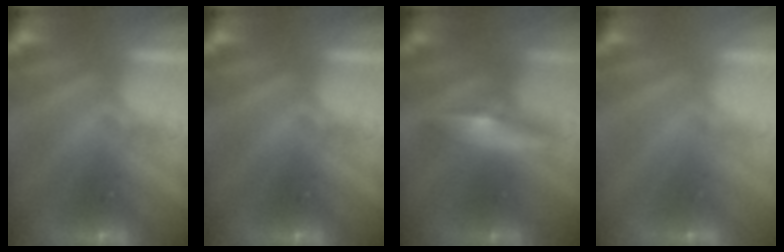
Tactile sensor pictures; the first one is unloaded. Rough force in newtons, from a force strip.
{"total": 0.0}
{"total": 2.7}
{"total": 2.9}